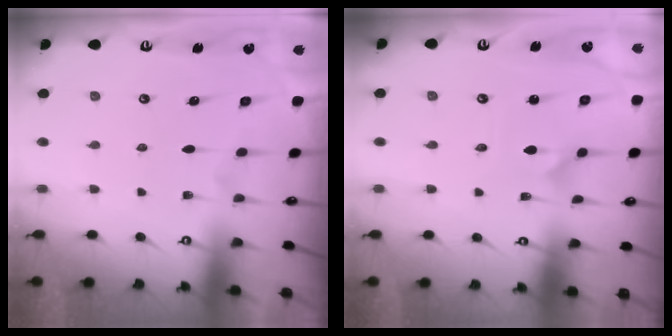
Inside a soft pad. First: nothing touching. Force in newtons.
{"total": 0.7, "press": 0.7, "slide": 0.0}